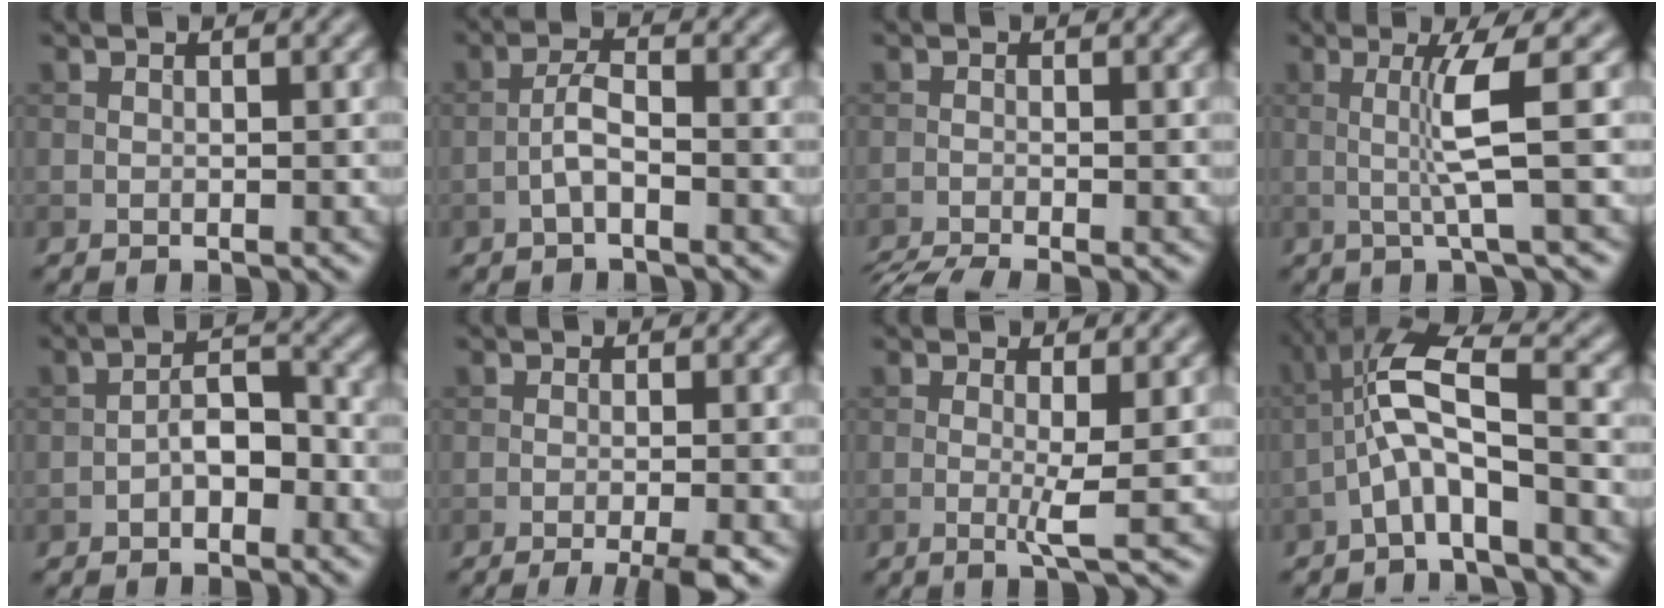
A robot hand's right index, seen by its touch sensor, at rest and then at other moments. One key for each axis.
{"total": 2.2, "fx": -1.1, "fy": 0.5, "fz": 1.8, "tx": -0.038, "ty": 0.008, "tz": -0.027}
{"total": 3.8, "fx": -3.2, "fy": 0.5, "fz": 1.9, "tx": -0.037, "ty": -0.021, "tz": -0.062}
{"total": 4.1, "fx": 0.3, "fy": 0.1, "fz": 4.1, "tx": -0.080, "ty": 0.000, "tz": 0.006}
{"total": 2.9, "fx": -1.3, "fy": 1.5, "fz": 2.2, "tx": -0.032, "ty": 0.012, "tz": -0.026}
{"total": 3.8, "fx": -2.2, "fy": 0.6, "fz": 3.1, "tx": -0.040, "ty": 0.001, "tz": -0.040}
{"total": 2.4, "fx": 0.0, "fy": 0.0, "fz": 2.4, "tx": -0.047, "ty": -0.008, "tz": -0.004}
{"total": 5.7, "fx": -2.1, "fy": 1.4, "fz": 5.1, "tx": -0.106, "ty": 0.021, "tz": -0.051}